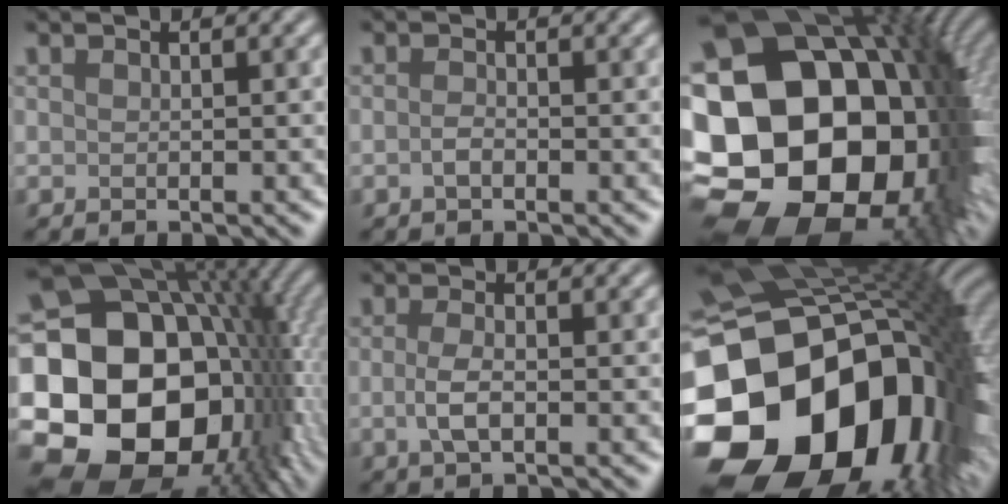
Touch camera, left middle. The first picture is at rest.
{"total": 1.0, "force": [-0.5, 0.4, 0.8], "torque": [-0.018, 0.001, -0.011]}
{"total": 25.0, "force": [-2.0, 19.8, 15.2], "torque": [-0.271, -0.016, -0.064]}
{"total": 21.9, "force": [-2.9, 16.5, 14.2], "torque": [-0.259, -0.024, -0.039]}
{"total": 2.4, "force": [-0.4, 0.9, 2.2], "torque": [-0.050, -0.004, -0.011]}
{"total": 22.3, "force": [-5.8, 15.5, 14.9], "torque": [-0.334, -0.060, -0.078]}